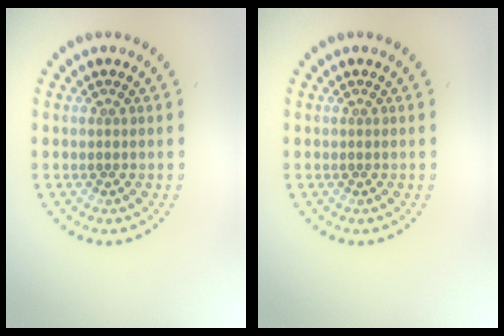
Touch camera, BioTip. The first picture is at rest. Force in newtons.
{"total": 0.0}